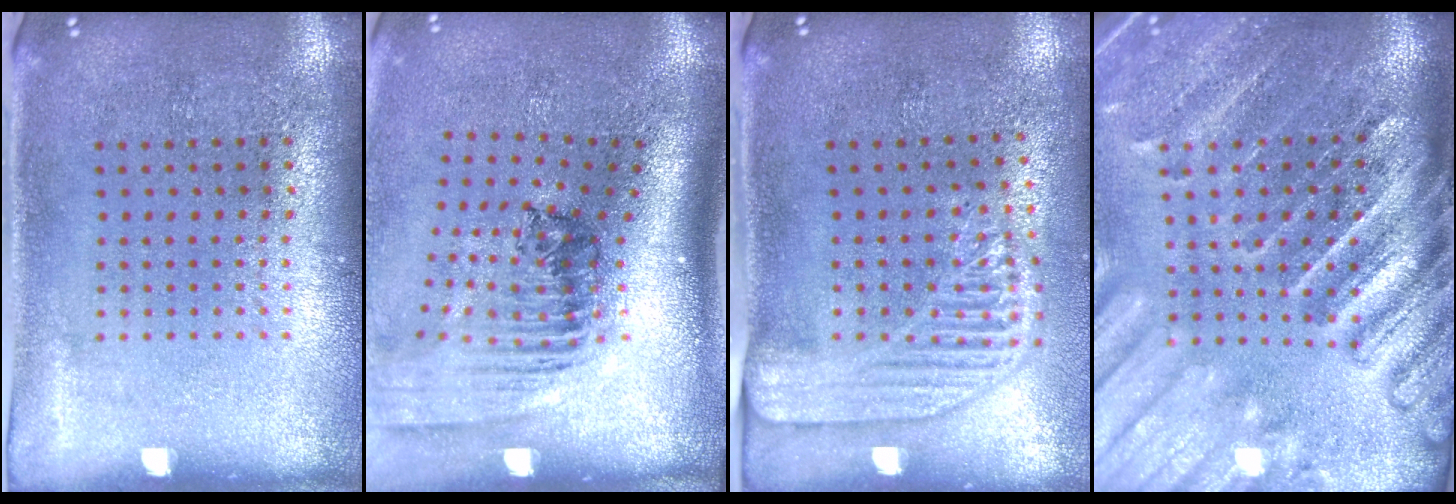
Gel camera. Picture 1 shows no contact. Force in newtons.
{"total": 2.4, "press": 1.7, "slide": 1.7}
{"total": 2.2, "press": 1.8, "slide": 1.3}
{"total": 4.3, "press": 3.6, "slide": 2.5}